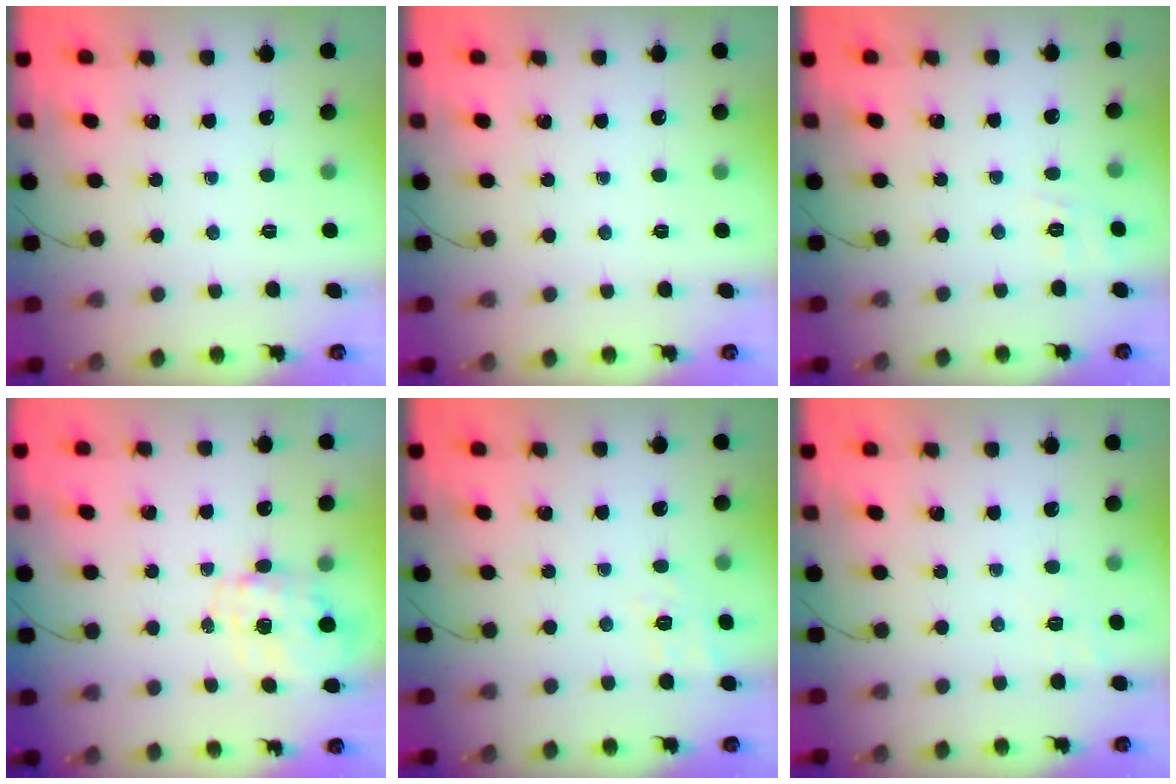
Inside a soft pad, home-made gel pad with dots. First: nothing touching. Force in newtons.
{"total": 0.0}
{"total": 6.7, "press": 6.4, "slide": 1.8}
{"total": 8.5, "press": 8.4, "slide": 1.4}
{"total": 4.8, "press": 4.4, "slide": 1.9}
{"total": 6.7, "press": 6.4, "slide": 1.9}